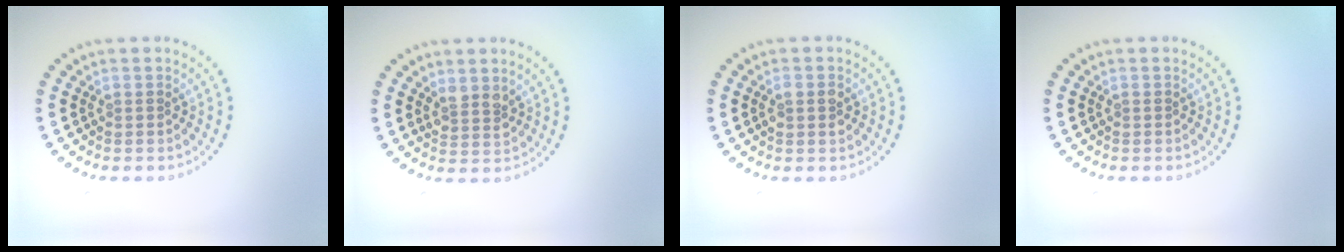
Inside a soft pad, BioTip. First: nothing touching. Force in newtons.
{"total": 1.8, "press": 1.6, "slide": 1.0}
{"total": 1.2, "press": 1.2, "slide": 0.2}
{"total": 0.0}